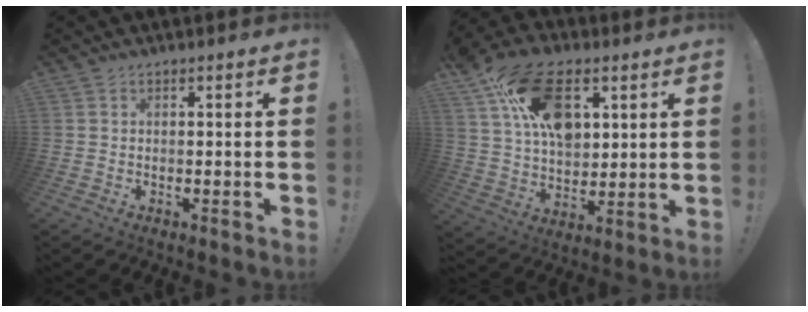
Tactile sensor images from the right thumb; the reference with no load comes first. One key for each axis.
{"total": 20.2, "fx": 8.0, "fy": 12.5, "fz": 13.8, "tx": -0.229, "ty": -0.031, "tz": 0.143}